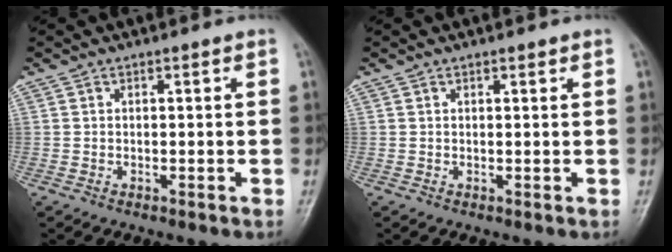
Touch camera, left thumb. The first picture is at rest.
{"total": 0.7, "force": [0.5, 0.3, 0.4], "torque": [-0.006, -0.002, 0.007]}